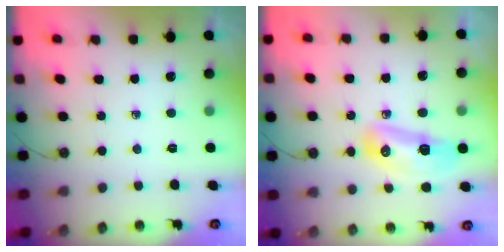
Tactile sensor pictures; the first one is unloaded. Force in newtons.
{"total": 10.8, "press": 10.6, "slide": 1.9}